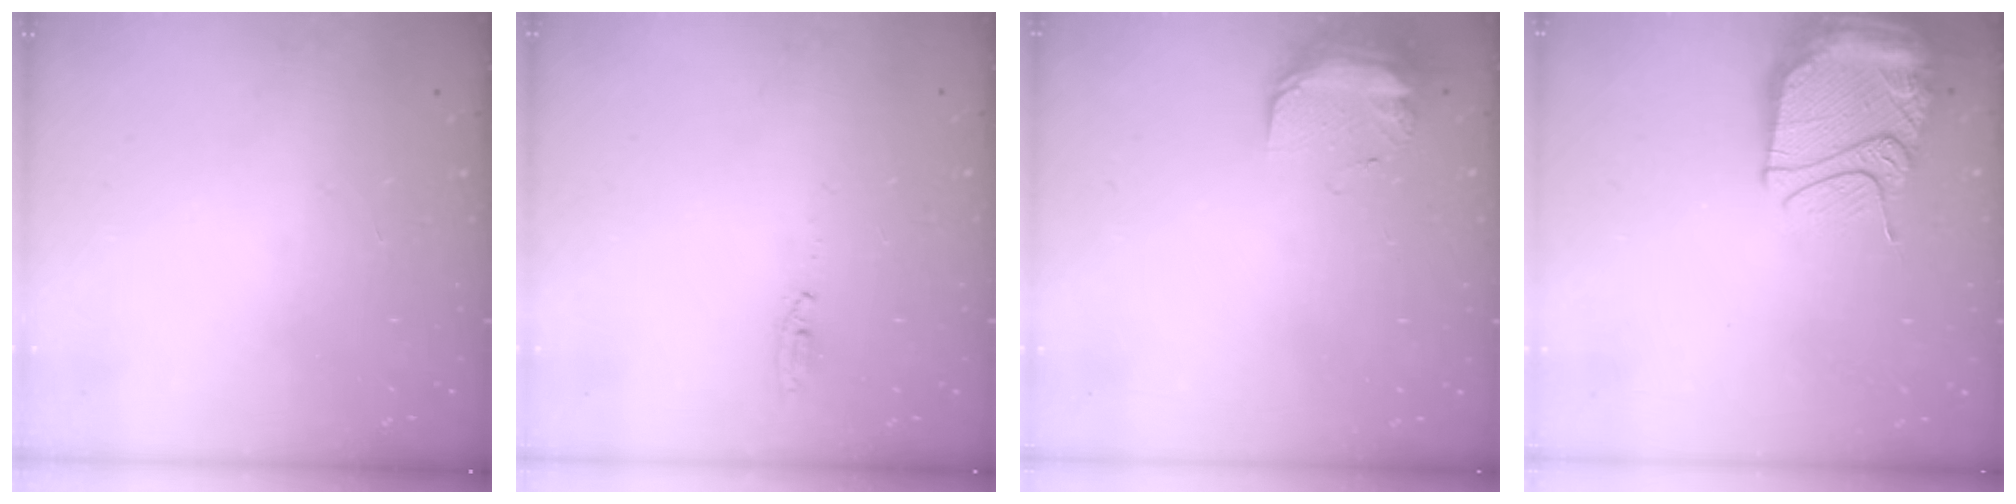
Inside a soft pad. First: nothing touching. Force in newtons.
{"total": 3.0, "press": 2.8, "slide": 1.1}
{"total": 8.7, "press": 8.5, "slide": 1.4}
{"total": 22.2, "press": 17.0, "slide": 14.3}